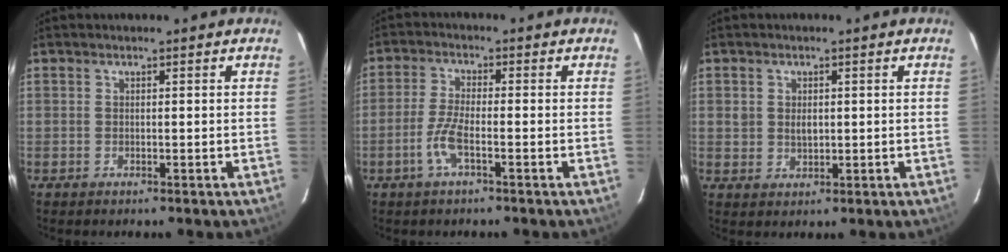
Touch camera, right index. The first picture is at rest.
{"total": 4.8, "force": [-2.3, 0.9, 4.2], "torque": [-0.099, -0.001, -0.047]}
{"total": 2.6, "force": [0.4, 2.0, 1.5], "torque": [-0.024, 0.003, 0.009]}